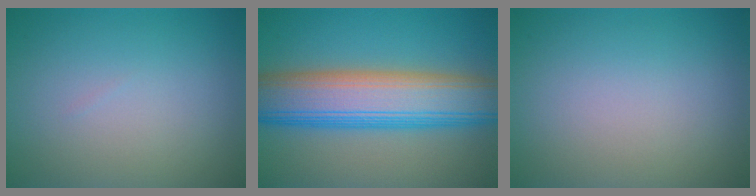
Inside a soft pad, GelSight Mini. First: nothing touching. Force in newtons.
{"total": 10.9, "press": 10.9, "slide": 0.2}
{"total": 0.0}